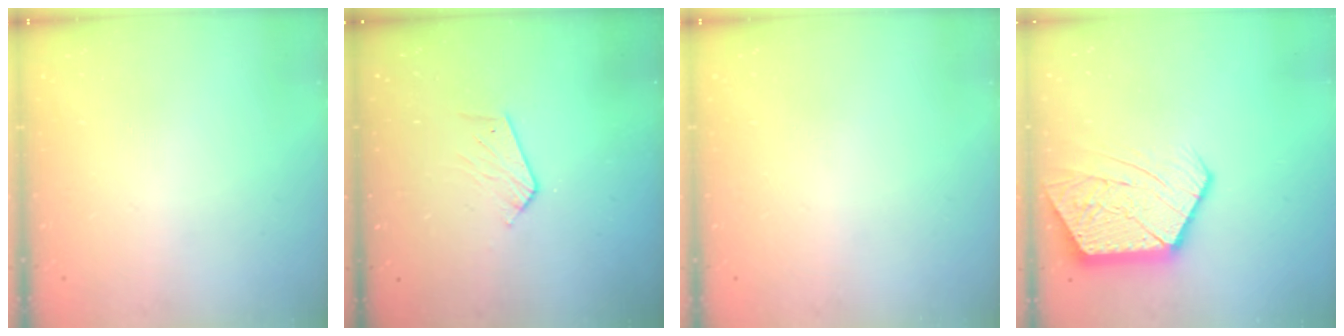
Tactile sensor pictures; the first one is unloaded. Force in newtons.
{"total": 4.7, "press": 4.7, "slide": 0.4}
{"total": 0.0}
{"total": 13.8, "press": 13.8, "slide": 0.9}